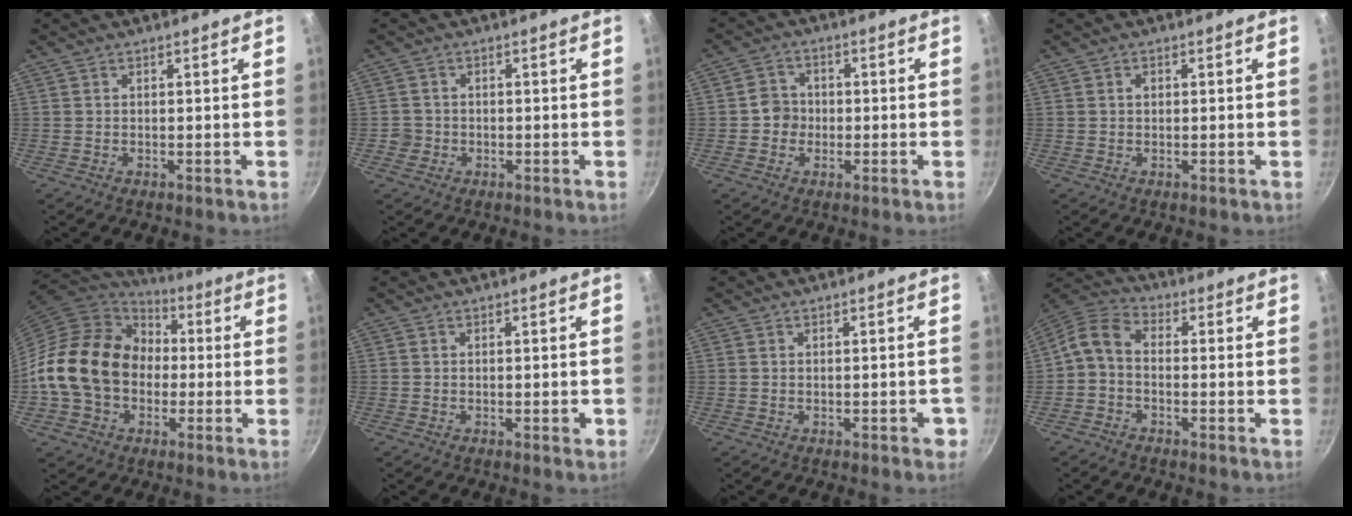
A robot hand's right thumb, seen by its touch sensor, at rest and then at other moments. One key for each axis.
{"total": 2.3, "fx": -0.6, "fy": 2.2, "fz": 0.3, "tx": 0.006, "ty": 0.012, "tz": -0.007}
{"total": 4.3, "fx": -0.6, "fy": 4.0, "fz": 1.4, "tx": 0.006, "ty": 0.014, "tz": -0.017}
{"total": 1.0, "fx": 0.3, "fy": 0.8, "fz": 0.5, "tx": -0.006, "ty": 0.004, "tz": 0.005}
{"total": 20.4, "fx": -0.9, "fy": 16.2, "fz": 12.4, "tx": -0.204, "ty": 0.050, "tz": -0.016}
{"total": 1.5, "fx": -0.5, "fy": 0.7, "fz": 1.2, "tx": -0.018, "ty": 0.001, "tz": -0.010}
{"total": 3.8, "fx": -1.7, "fy": 1.8, "fz": 2.9, "tx": -0.018, "ty": 0.015, "tz": -0.020}
{"total": 6.5, "fx": -1.4, "fy": 4.4, "fz": 4.5, "tx": -0.101, "ty": 0.039, "tz": -0.043}